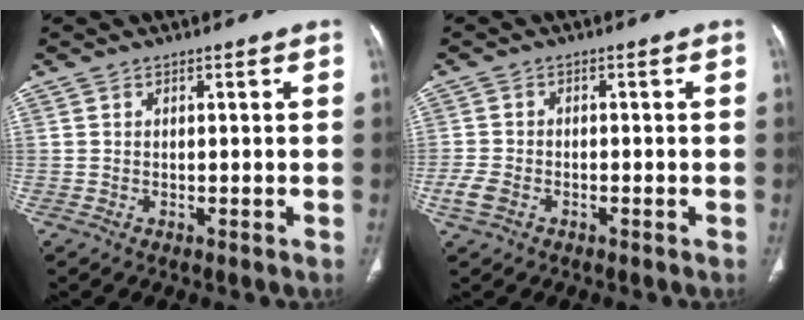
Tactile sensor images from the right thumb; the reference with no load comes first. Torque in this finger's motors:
{"motor_torque": [2.22, 2.17, 0.37, -0.28, 0.11]}